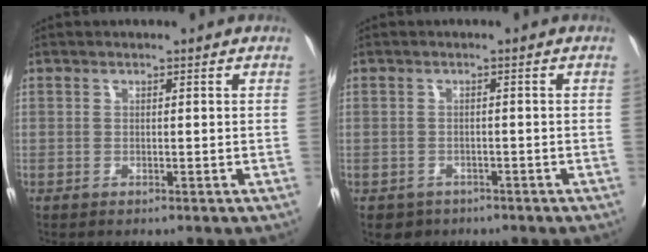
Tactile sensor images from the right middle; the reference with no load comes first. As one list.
[{"total": 2.9, "force": [-2.0, 2.1, 0.2], "torque": [-0.007, 0.003, -0.029]}]